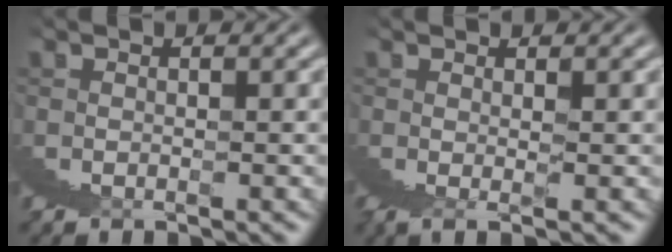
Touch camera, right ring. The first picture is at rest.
{"total": 2.2, "force": [1.4, -1.6, 0.7], "torque": [0.013, 0.019, 0.014]}